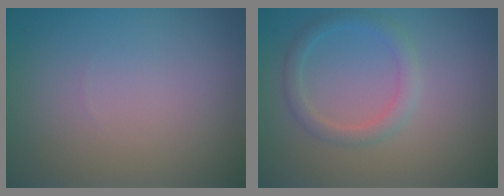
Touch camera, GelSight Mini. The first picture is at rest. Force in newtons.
{"total": 2.0, "press": 2.0, "slide": 0.0}